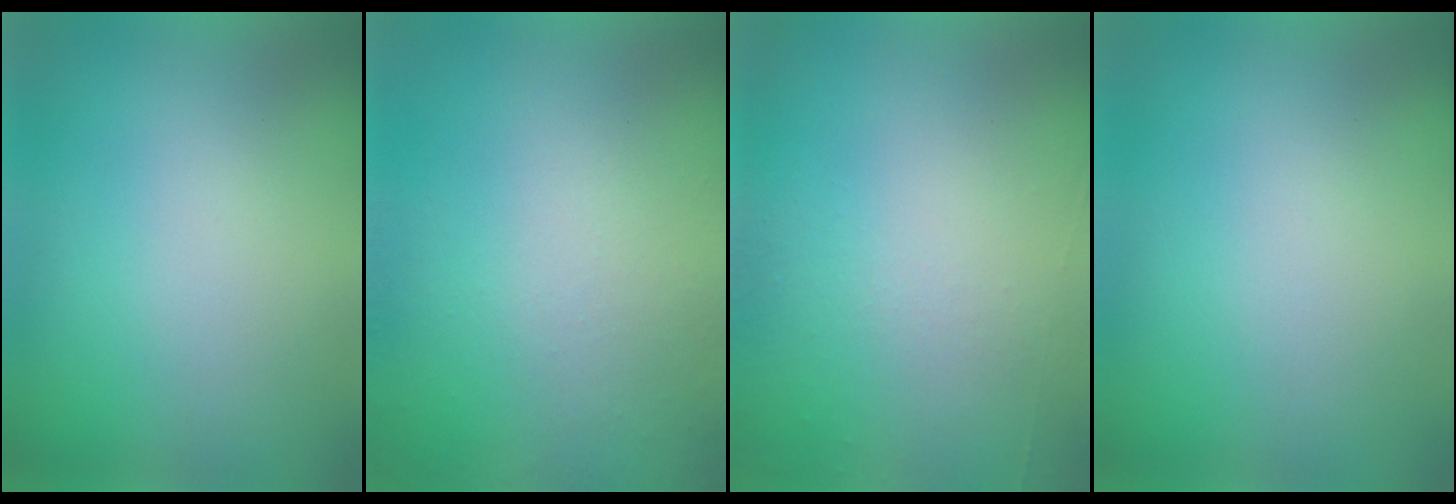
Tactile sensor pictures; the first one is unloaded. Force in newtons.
{"total": 8.3}
{"total": 5.9}
{"total": 0.0}